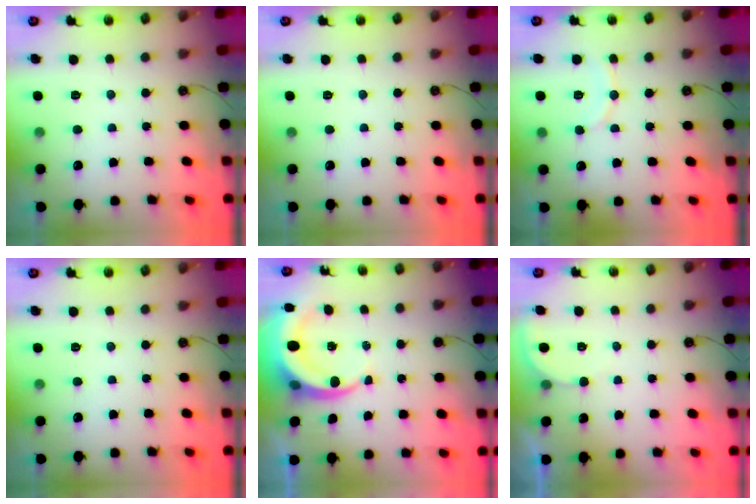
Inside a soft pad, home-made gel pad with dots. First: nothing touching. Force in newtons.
{"total": 0.0}
{"total": 7.1, "press": 6.9, "slide": 1.8}
{"total": 0.0}
{"total": 7.5, "press": 7.4, "slide": 1.0}
{"total": 1.9, "press": 1.9, "slide": 0.1}